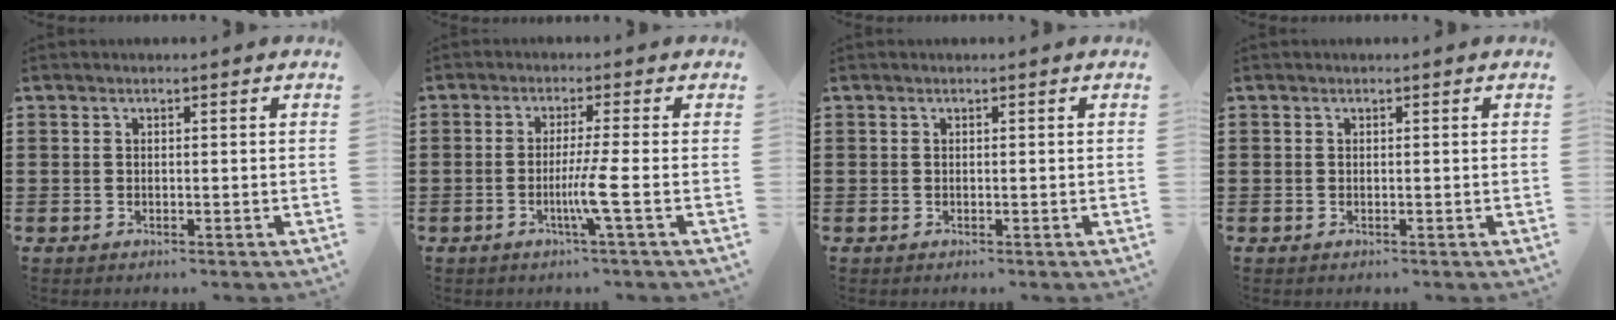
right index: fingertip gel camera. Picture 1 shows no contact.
{"total": 4.7, "force": [-1.4, -1.0, 4.4], "torque": [-0.083, -0.019, -0.031]}
{"total": 0.0}
{"total": 0.0}